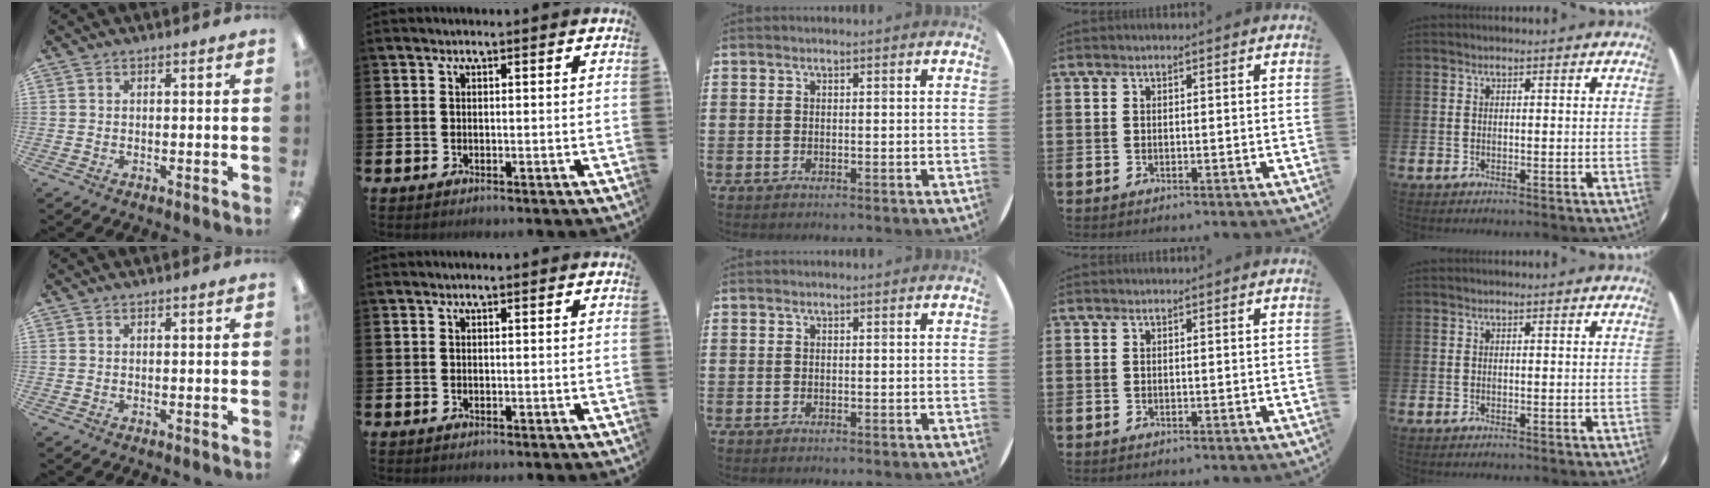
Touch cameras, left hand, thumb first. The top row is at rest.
{}